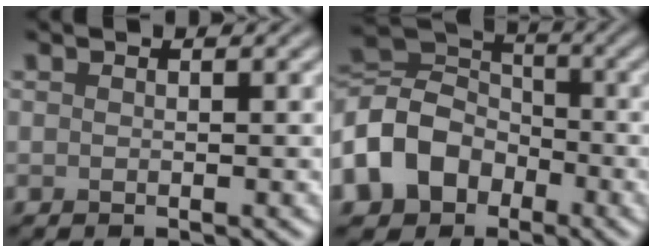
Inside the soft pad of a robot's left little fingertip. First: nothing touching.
{"total": 8.4, "force": [-3.4, 6.5, 4.0], "torque": [-0.086, 0.005, -0.086]}